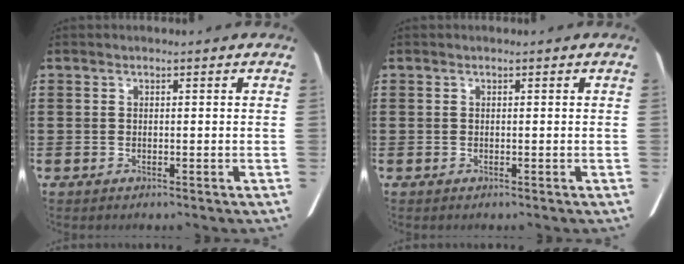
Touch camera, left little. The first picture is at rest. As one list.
[{"total": 0.0}]